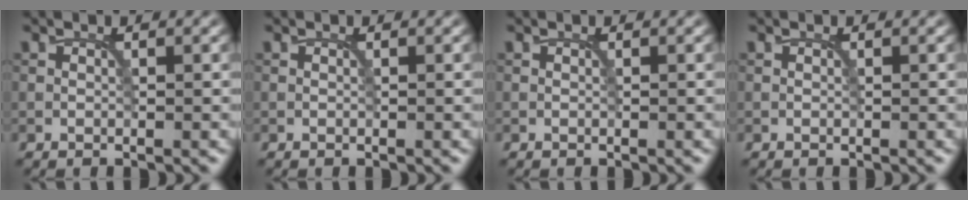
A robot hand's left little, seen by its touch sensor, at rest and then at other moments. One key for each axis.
{"total": 0.0}
{"total": 0.0}
{"total": 0.0}